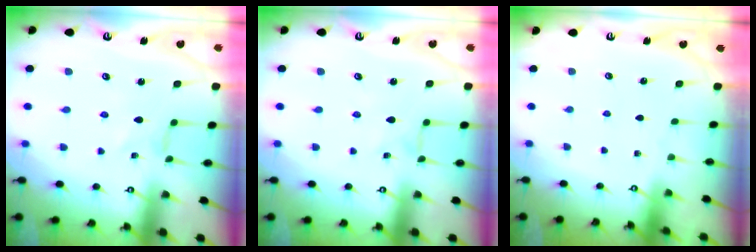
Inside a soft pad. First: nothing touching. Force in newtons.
{"total": 0.5, "press": 0.5, "slide": 0.2}
{"total": 0.0}